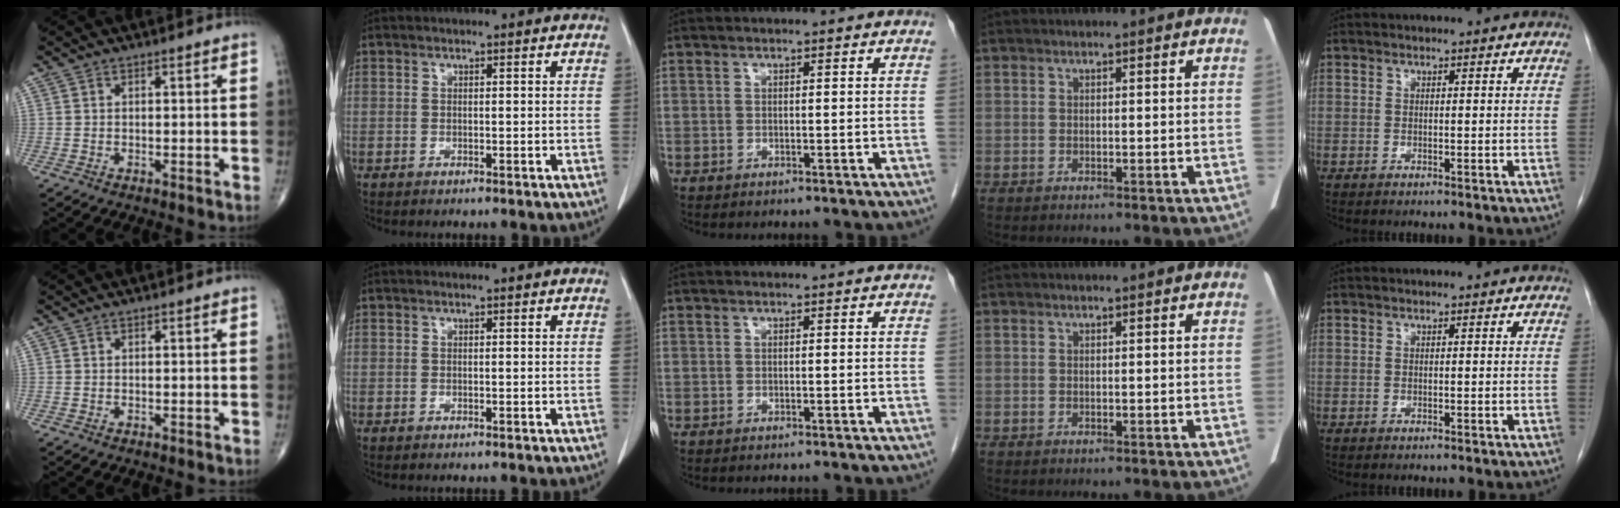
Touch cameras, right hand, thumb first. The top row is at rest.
{}